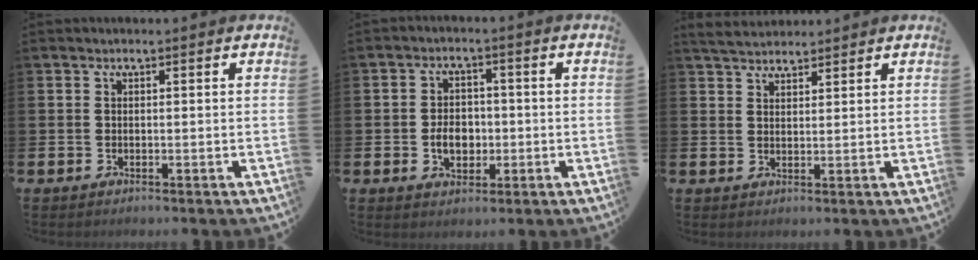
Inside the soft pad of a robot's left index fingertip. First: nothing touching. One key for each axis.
{"total": 4.3, "fx": -0.6, "fy": 3.1, "fz": 2.8, "tx": -0.032, "ty": -0.002, "tz": -0.018}
{"total": 5.8, "fx": 5.4, "fy": 1.6, "fz": 1.3, "tx": -0.043, "ty": -0.015, "tz": 0.101}